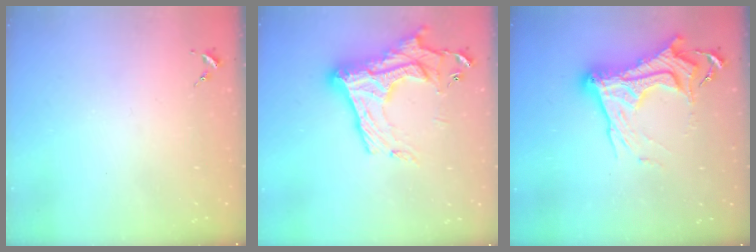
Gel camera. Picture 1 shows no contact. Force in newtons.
{"total": 23.0, "press": 22.9, "slide": 1.4}
{"total": 19.9, "press": 19.8, "slide": 1.9}